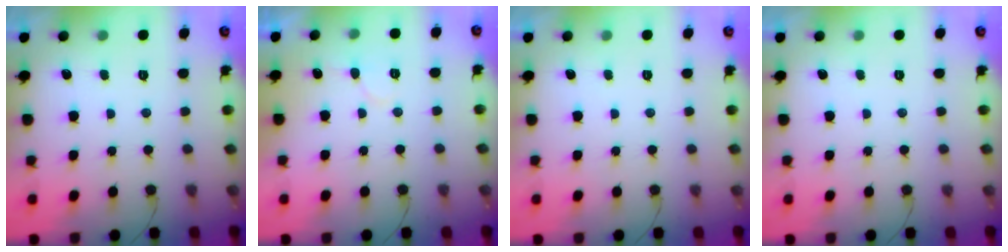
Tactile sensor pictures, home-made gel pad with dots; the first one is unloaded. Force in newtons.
{"total": 5.8, "press": 5.8, "slide": 0.3}
{"total": 0.0}
{"total": 0.0}